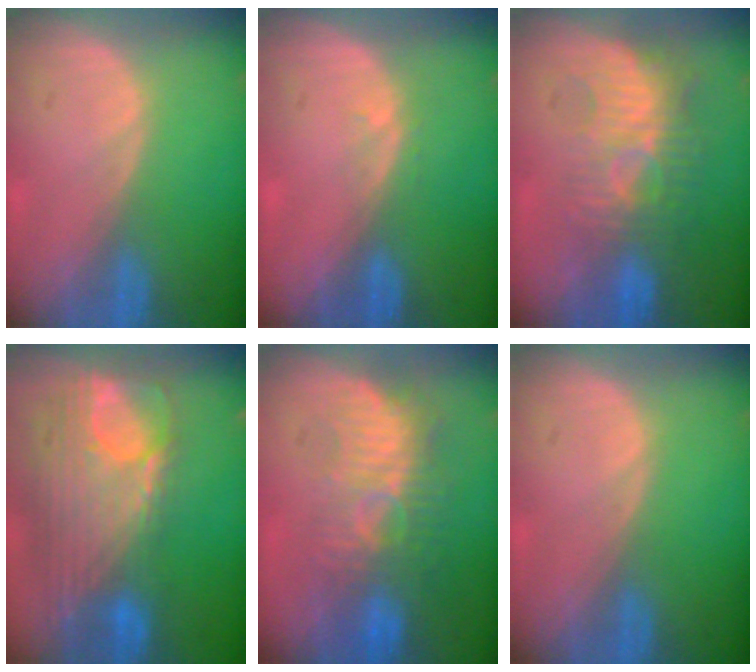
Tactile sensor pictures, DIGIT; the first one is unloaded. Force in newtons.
{"total": 1.0, "press": 0.7, "slide": 0.7}
{"total": 9.4, "press": 8.5, "slide": 4.1}
{"total": 12.3, "press": 10.4, "slide": 6.5}
{"total": 9.1, "press": 8.5, "slide": 3.3}
{"total": 0.0}